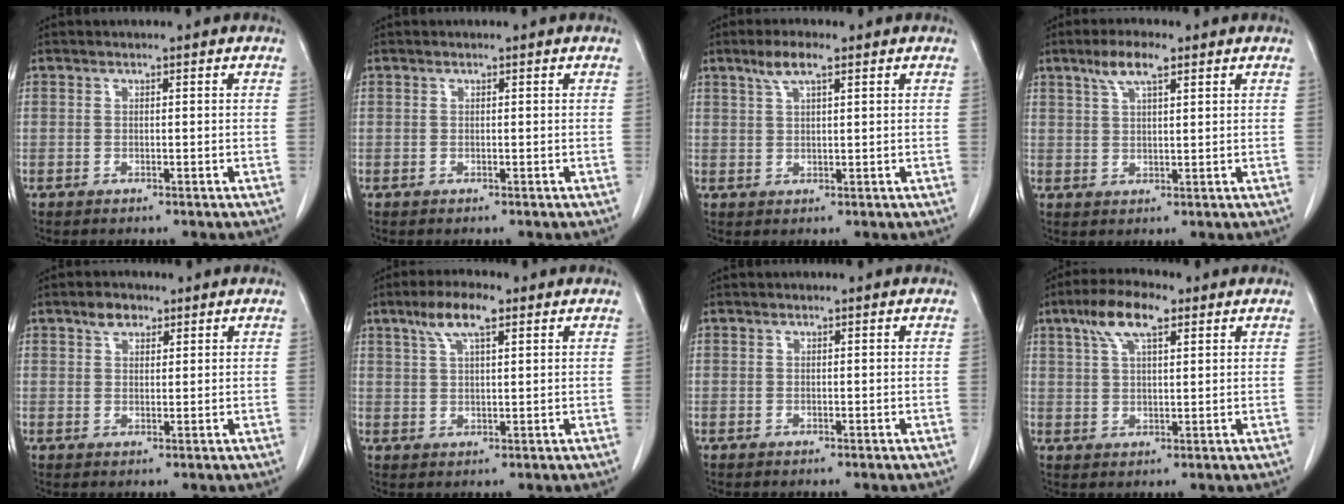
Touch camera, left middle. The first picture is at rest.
{"total": 0.0}
{"total": 3.8, "force": [2.4, 0.6, 2.9], "torque": [-0.062, 0.007, 0.048]}
{"total": 5.0, "force": [3.1, 1.0, 3.7], "torque": [-0.077, 0.008, 0.058]}
{"total": 2.9, "force": [1.9, 1.7, 1.4], "torque": [-0.027, 0.008, 0.035]}
{"total": 6.1, "force": [3.6, 1.4, 4.8], "torque": [-0.097, 0.014, 0.066]}
{"total": 0.0}
{"total": 7.5, "force": [4.2, 2.2, 5.8], "torque": [-0.119, 0.019, 0.077]}